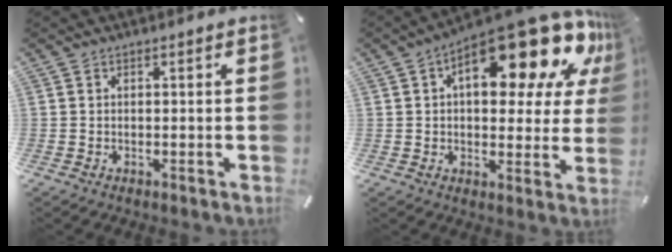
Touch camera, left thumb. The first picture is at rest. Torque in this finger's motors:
{"motor_torque": [2.77, 2.24, 2.07, -0.70, 0.51]}